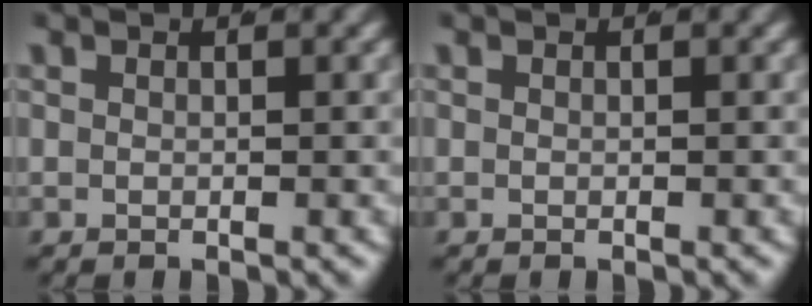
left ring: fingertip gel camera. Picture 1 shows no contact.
{"total": 0.0}